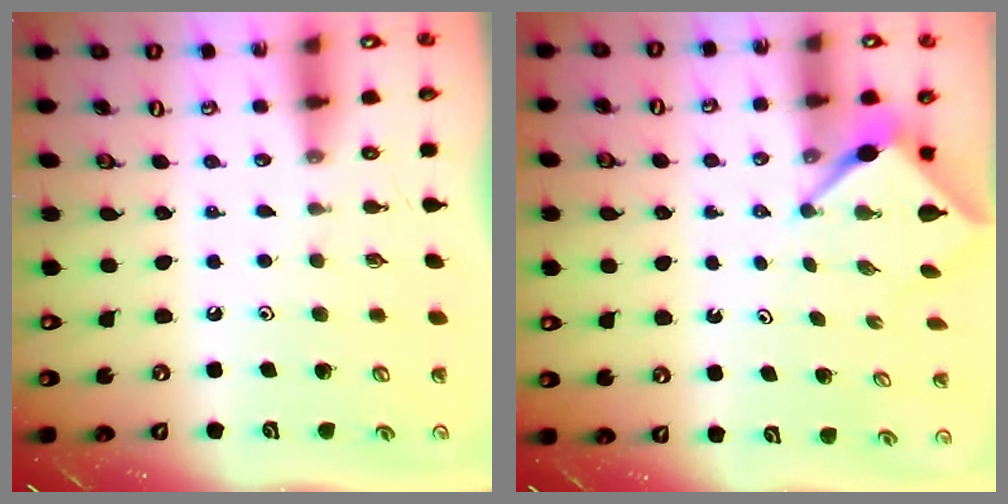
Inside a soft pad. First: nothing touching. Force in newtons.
{"total": 3.0, "press": 3.0, "slide": 0.2}